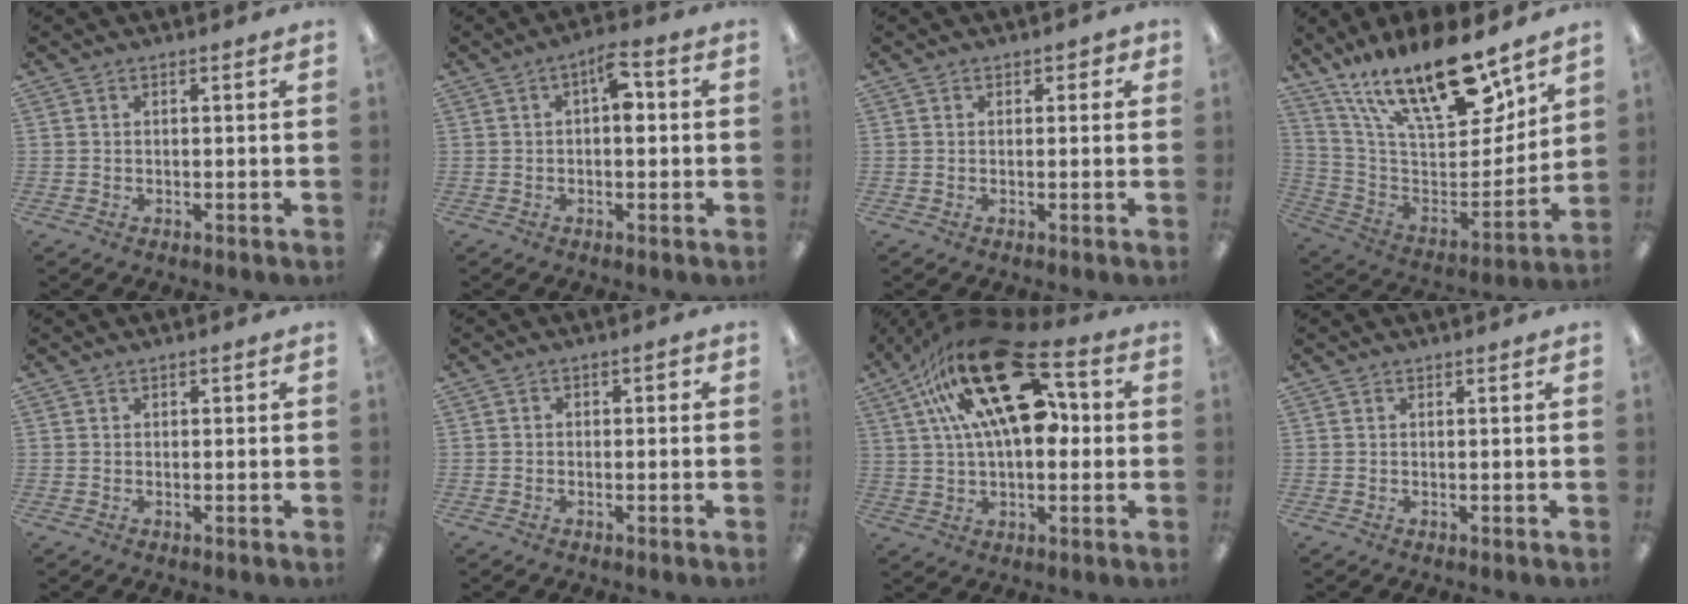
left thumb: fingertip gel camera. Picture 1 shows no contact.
{"total": 5.9, "force": [0.9, 2.9, 5.0], "torque": [-0.072, 0.007, 0.010]}
{"total": 1.3, "force": [0.3, 1.1, 0.7], "torque": [-0.006, 0.001, 0.002]}
{"total": 24.6, "force": [17.6, 8.7, 14.9], "torque": [-0.253, -0.110, 0.304]}
{"total": 0.0}
{"total": 1.9, "force": [-1.4, 1.1, 0.8], "torque": [-0.011, 0.009, -0.027]}
{"total": 26.7, "force": [10.7, 13.4, 20.4], "torque": [-0.340, -0.039, 0.180]}
{"total": 0.0}